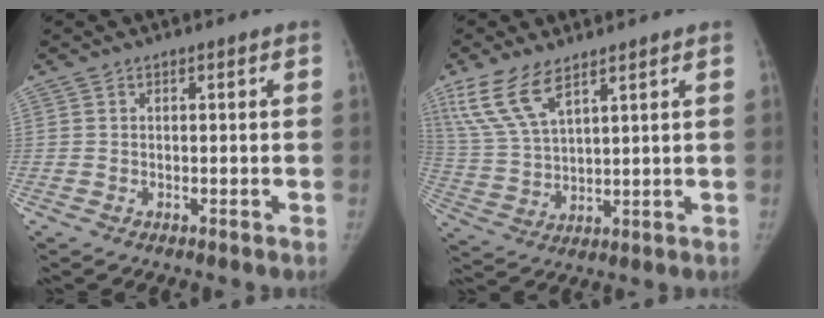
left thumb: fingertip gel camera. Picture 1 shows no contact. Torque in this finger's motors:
{"motor_torque": [1.24, 0.46, 1.27, -1.24, 0.12]}